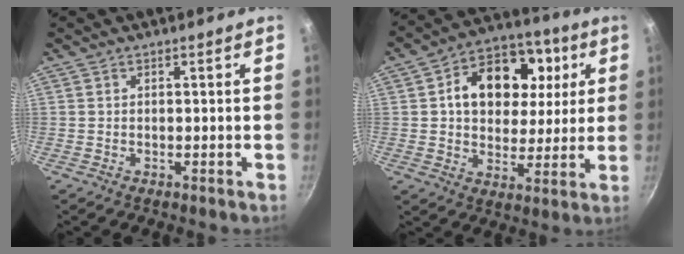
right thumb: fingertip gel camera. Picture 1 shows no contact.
{"total": 17.7, "force": [4.2, 12.5, 11.8], "torque": [-0.133, 0.015, 0.063]}